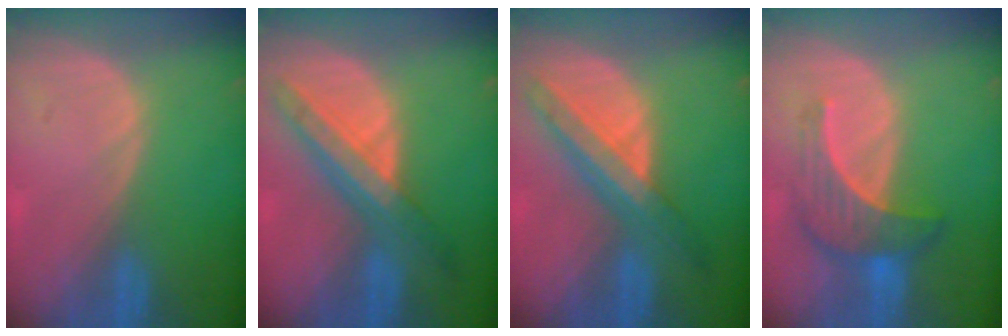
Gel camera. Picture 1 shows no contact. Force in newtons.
{"total": 8.5, "press": 7.5, "slide": 4.0}
{"total": 8.6, "press": 7.4, "slide": 4.5}
{"total": 7.3, "press": 6.7, "slide": 2.9}